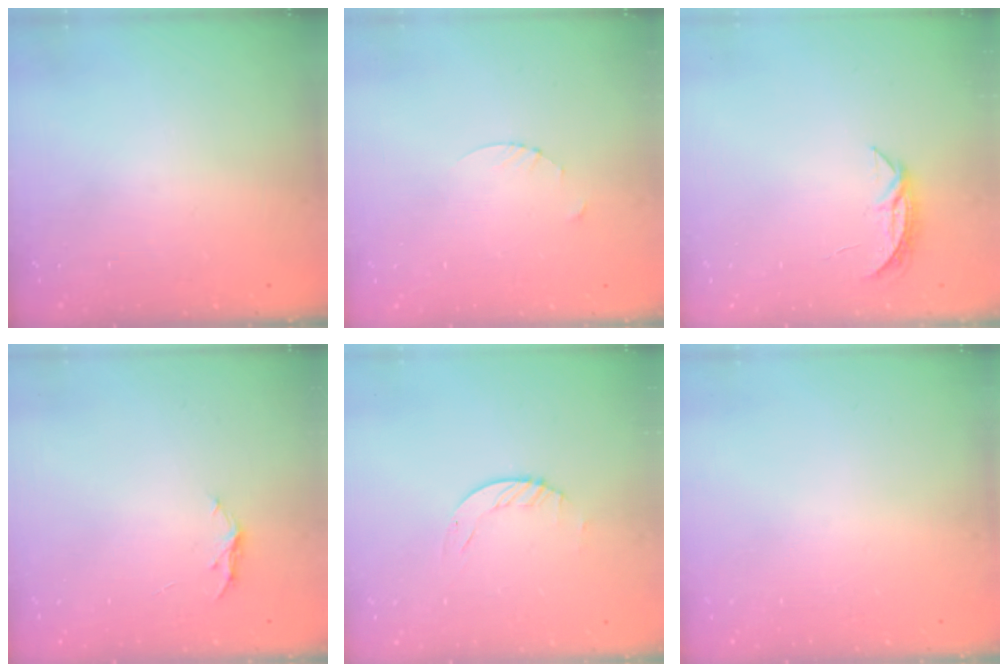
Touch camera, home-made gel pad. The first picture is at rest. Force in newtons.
{"total": 2.7, "press": 2.7, "slide": 0.3}
{"total": 4.8, "press": 4.7, "slide": 0.5}
{"total": 4.0, "press": 4.0, "slide": 0.4}
{"total": 1.2, "press": 1.2, "slide": 0.2}
{"total": 0.0}